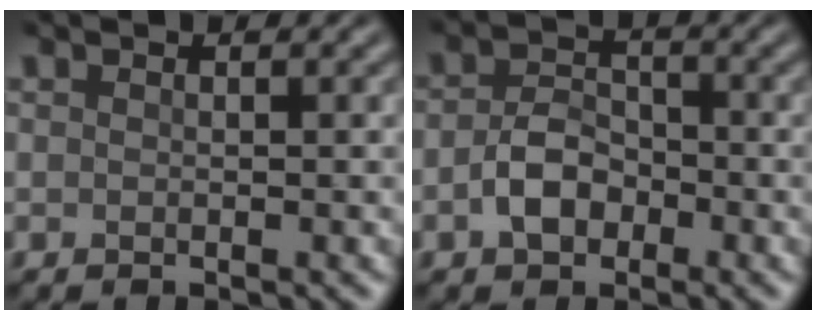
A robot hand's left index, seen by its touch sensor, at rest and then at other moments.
{"total": 3.2, "force": [-1.2, 2.3, 2.0], "torque": [-0.036, 0.004, -0.027]}